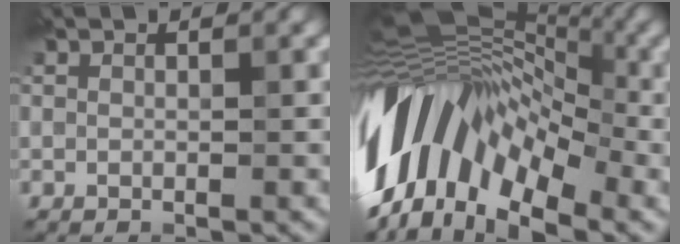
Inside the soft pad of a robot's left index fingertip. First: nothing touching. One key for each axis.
{"total": 16.1, "fx": -0.9, "fy": 9.2, "fz": 13.2, "tx": -0.229, "ty": 0.021, "tz": -0.020}